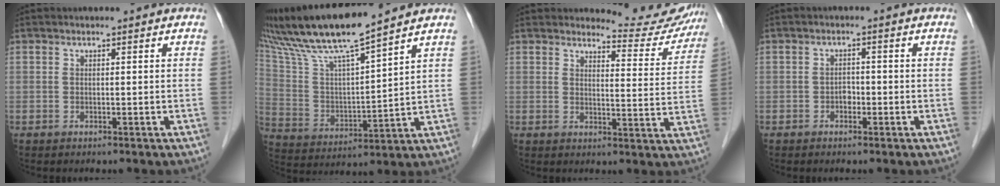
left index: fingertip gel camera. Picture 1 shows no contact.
{"total": 15.5, "force": [13.1, -0.5, 8.2], "torque": [-0.161, 0.009, 0.247]}
{"total": 9.6, "force": [9.5, 1.4, -0.1], "torque": [0.012, -0.037, 0.102]}
{"total": 1.4, "force": [-0.7, 0.9, 0.8], "torque": [-0.009, 0.005, -0.012]}